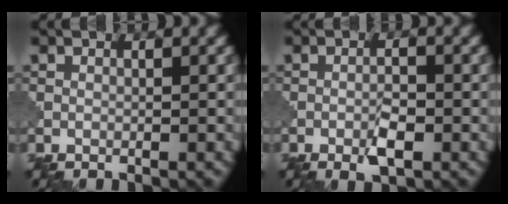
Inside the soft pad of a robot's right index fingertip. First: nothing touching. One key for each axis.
{"total": 2.3, "fx": -1.1, "fy": 0.6, "fz": 1.9, "tx": -0.033, "ty": 0.003, "tz": -0.021}